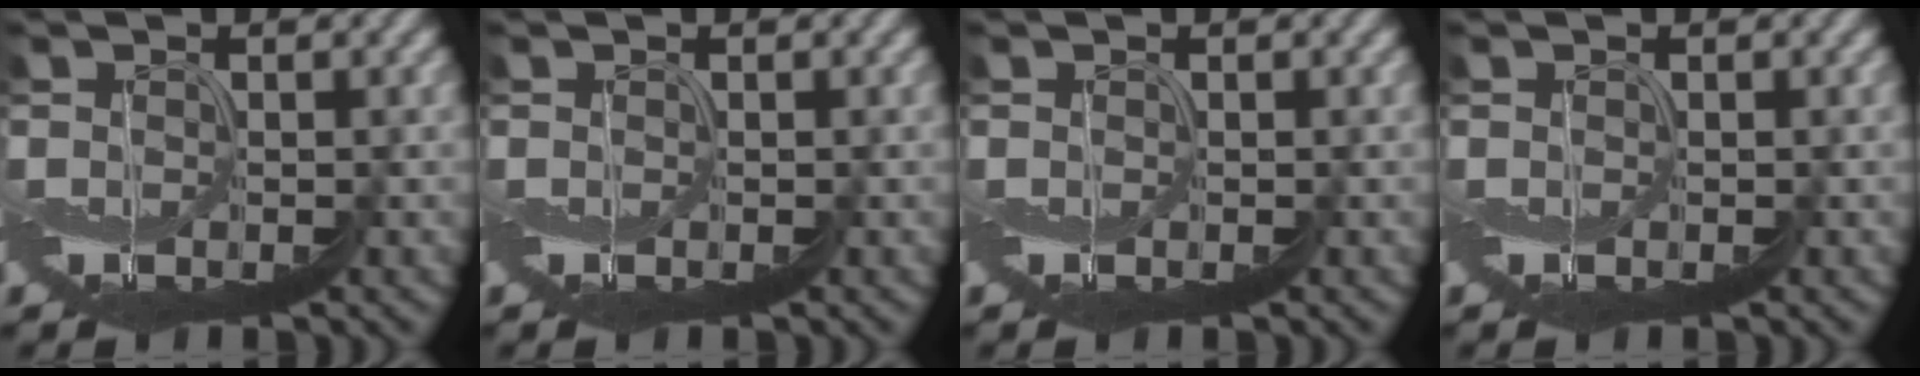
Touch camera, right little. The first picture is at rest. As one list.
[{"total": 0.0}, {"total": 0.0}, {"total": 0.0}]